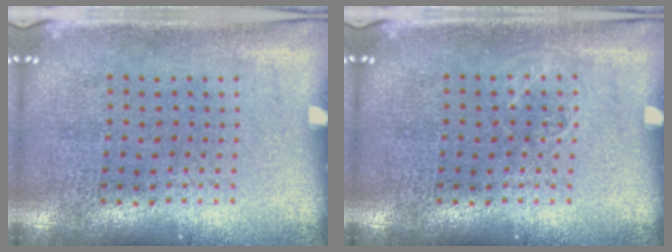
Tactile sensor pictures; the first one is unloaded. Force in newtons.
{"total": 0.9, "press": 0.8, "slide": 0.2}